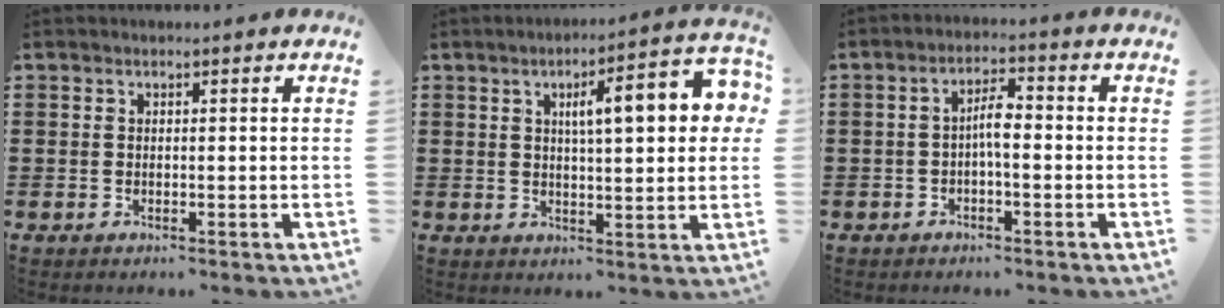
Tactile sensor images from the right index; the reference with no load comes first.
{"total": 9.2, "force": [2.6, 2.1, 8.5], "torque": [-0.132, -0.003, 0.033]}
{"total": 3.5, "force": [-0.6, 0.9, 3.3], "torque": [-0.061, 0.006, -0.013]}